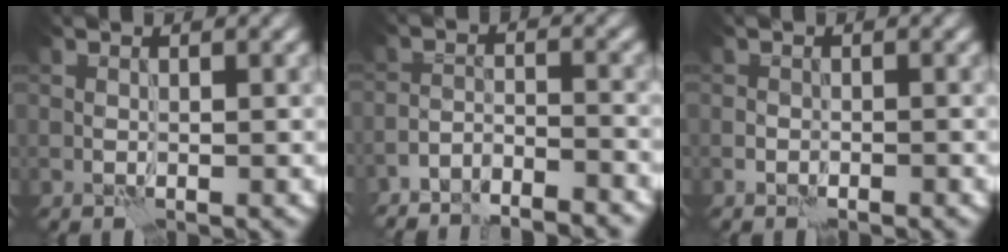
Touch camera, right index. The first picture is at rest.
{"total": 4.7, "force": [-4.6, 0.5, 0.8], "torque": [-0.015, 0.003, -0.076]}
{"total": 1.0, "force": [-1.0, 0.1, -0.1], "torque": [0.001, 0.006, -0.016]}